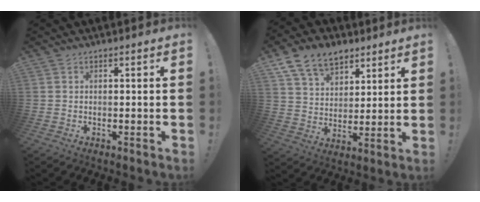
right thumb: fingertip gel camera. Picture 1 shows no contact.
{"total": 13.5, "force": [8.2, 8.9, 5.9], "torque": [-0.099, -0.044, 0.160]}